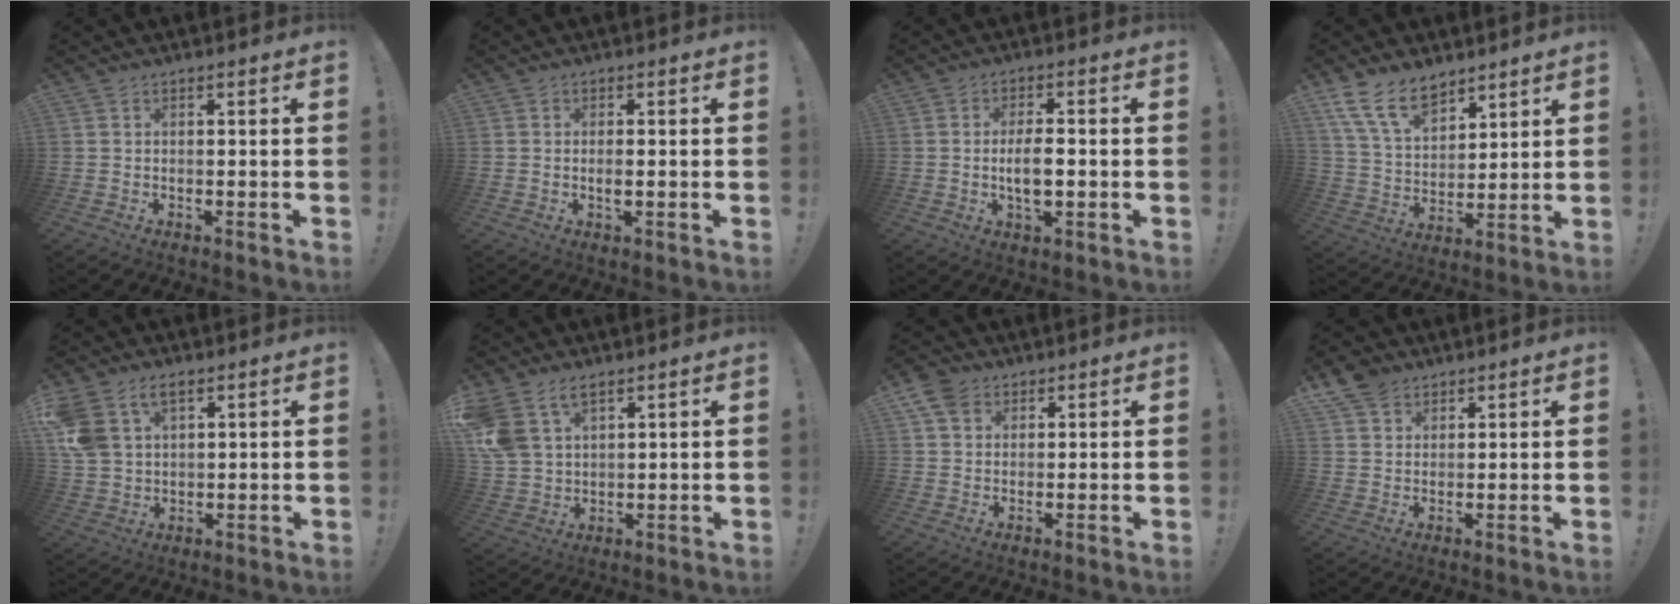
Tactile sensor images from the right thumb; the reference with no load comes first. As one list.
[{"total": 2.0, "force": [-0.4, 0.5, 1.9], "torque": [-0.025, -0.002, -0.007]}, {"total": 6.4, "force": [-0.8, 2.6, 5.8], "torque": [-0.098, -0.002, -0.019]}, {"total": 13.8, "force": [9.6, 7.3, 6.7], "torque": [-0.130, -0.050, 0.184]}, {"total": 9.8, "force": [5.1, 6.4, 5.4], "torque": [-0.117, -0.015, 0.101]}, {"total": 9.8, "force": [6.1, 6.1, 4.6], "torque": [-0.099, -0.024, 0.127]}, {"total": 6.9, "force": [3.8, 5.0, 2.9], "torque": [-0.049, -0.012, 0.075]}, {"total": 6.3, "force": [4.5, 4.1, 1.6], "torque": [-0.024, -0.025, 0.087]}]